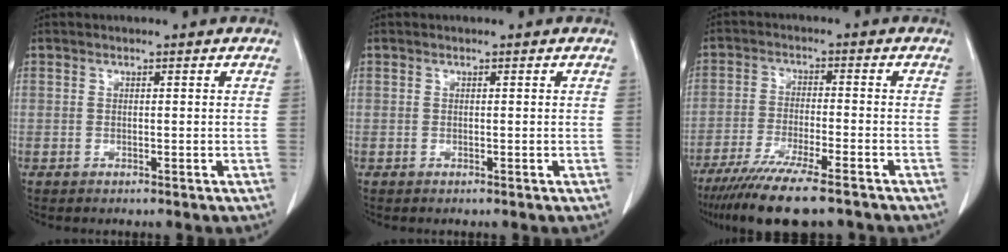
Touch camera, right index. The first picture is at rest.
{"total": 0.0}
{"total": 13.8, "force": [-10.8, 1.4, 8.5], "torque": [-0.146, -0.037, -0.176]}